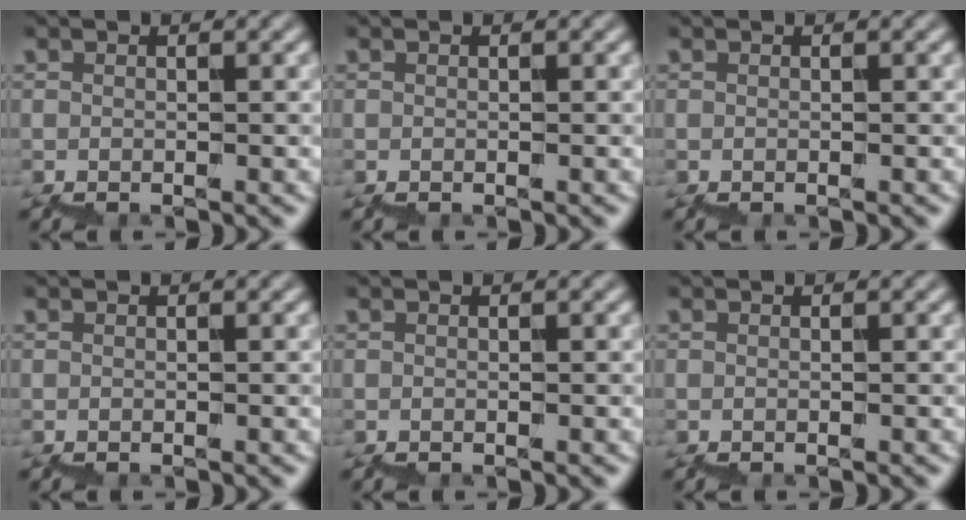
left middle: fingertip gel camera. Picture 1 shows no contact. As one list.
[{"total": 0.0}, {"total": 0.0}, {"total": 0.0}, {"total": 0.0}, {"total": 0.0}]